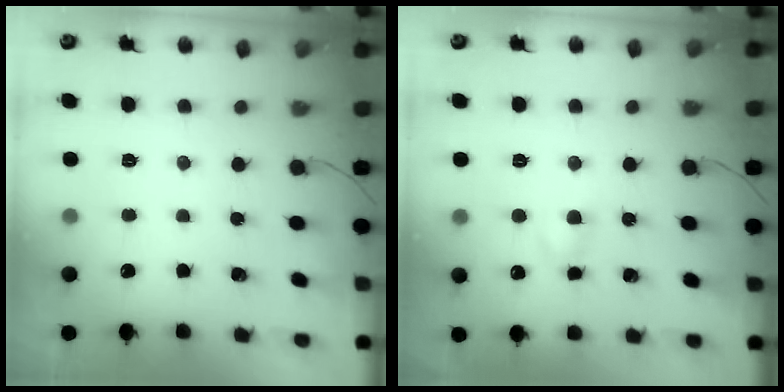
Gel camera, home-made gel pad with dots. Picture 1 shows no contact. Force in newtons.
{"total": 2.7, "press": 2.5, "slide": 1.0}